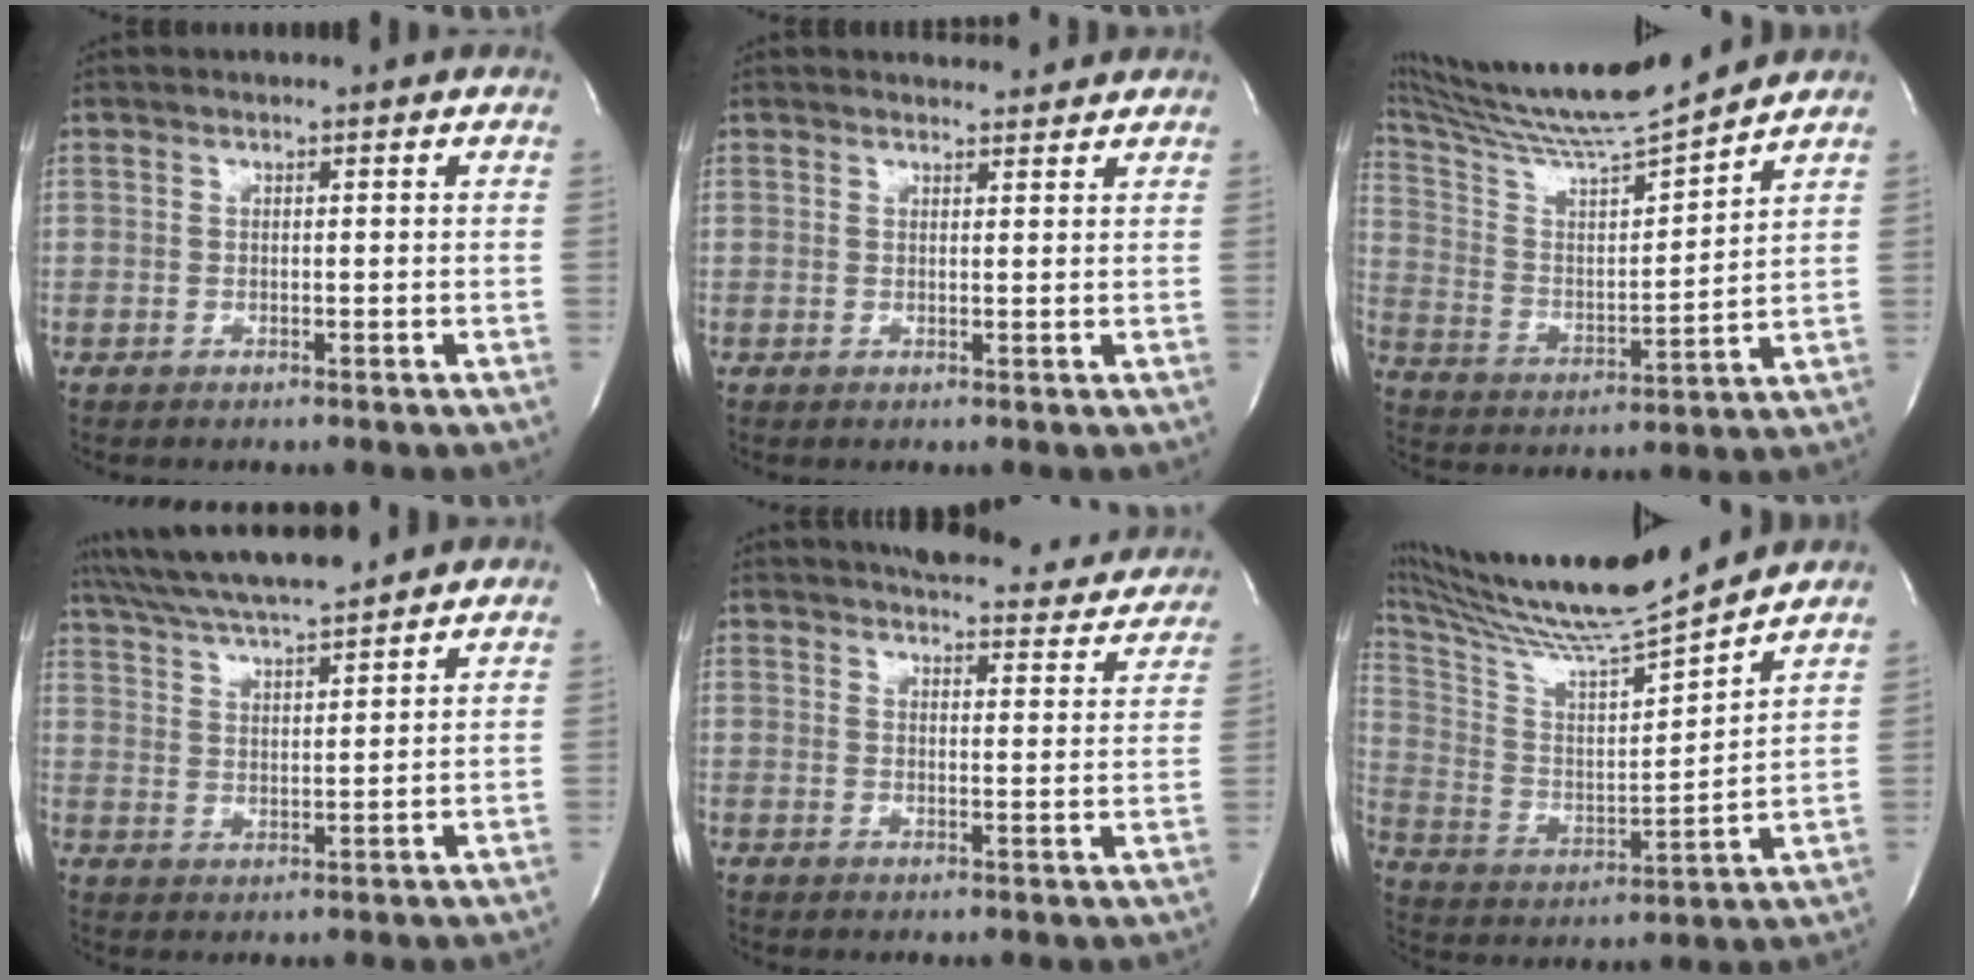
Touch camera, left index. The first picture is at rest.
{"total": 2.5, "force": [2.4, 0.6, 0.1], "torque": [-0.010, 0.001, 0.029]}
{"total": 16.5, "force": [15.3, -0.9, 6.3], "torque": [-0.126, -0.010, 0.270]}
{"total": 12.6, "force": [11.3, 0.5, 5.7], "torque": [-0.107, 0.022, 0.193]}
{"total": 16.4, "force": [15.3, 3.6, 4.7], "torque": [-0.046, -0.019, 0.173]}
{"total": 18.8, "force": [16.9, -0.5, 8.4], "torque": [-0.163, -0.013, 0.293]}